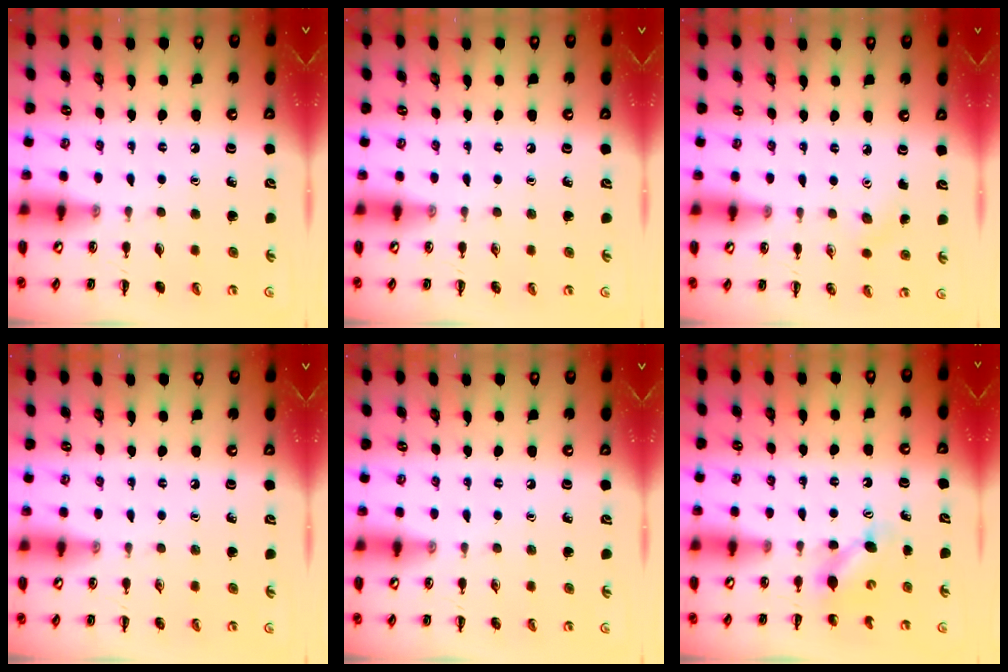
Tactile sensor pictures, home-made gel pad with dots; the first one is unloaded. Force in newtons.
{"total": 0.0}
{"total": 2.8, "press": 2.8, "slide": 0.7}
{"total": 0.0}
{"total": 0.0}
{"total": 4.5, "press": 4.4, "slide": 0.9}